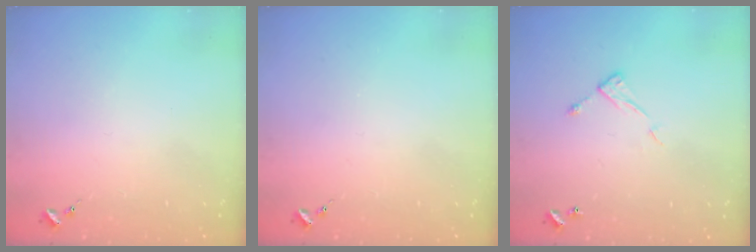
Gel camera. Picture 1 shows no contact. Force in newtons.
{"total": 0.0}
{"total": 6.5, "press": 6.5, "slide": 0.3}